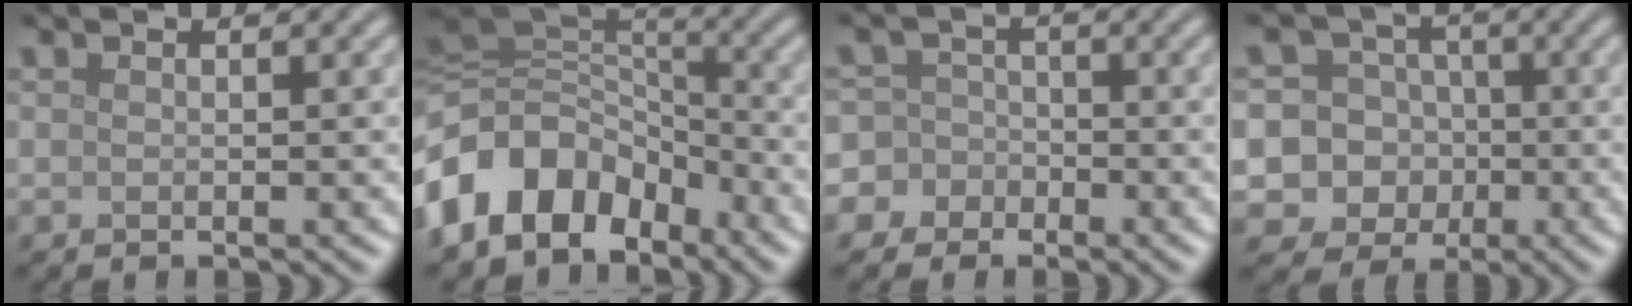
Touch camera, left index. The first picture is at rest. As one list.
[{"total": 11.1, "force": [-5.2, 8.1, 5.6], "torque": [-0.117, 0.009, -0.106]}, {"total": 7.3, "force": [-3.2, 6.5, 0.9], "torque": [-0.018, 0.006, -0.093]}, {"total": 13.2, "force": [-2.3, 12.7, 2.9], "torque": [-0.088, 0.015, -0.062]}]